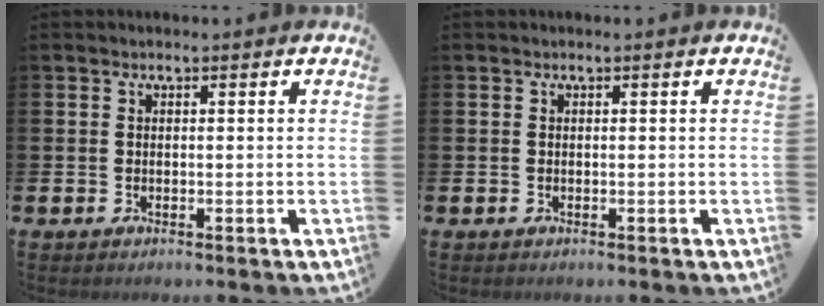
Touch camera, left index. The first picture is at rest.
{"total": 0.0}